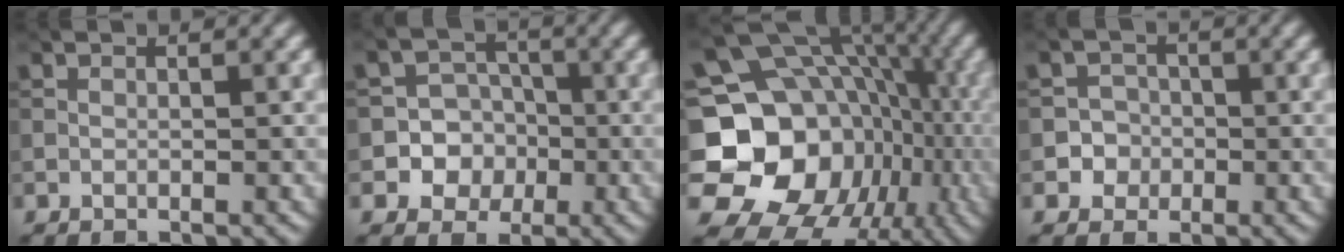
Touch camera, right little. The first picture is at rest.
{"total": 6.1, "force": [-1.7, 5.7, 1.2], "torque": [0.001, 0.016, -0.049]}
{"total": 18.0, "force": [-3.5, 15.4, 8.5], "torque": [-0.163, -0.015, -0.078]}
{"total": 2.9, "force": [-0.9, 2.8, 0.3], "torque": [0.022, 0.004, -0.028]}